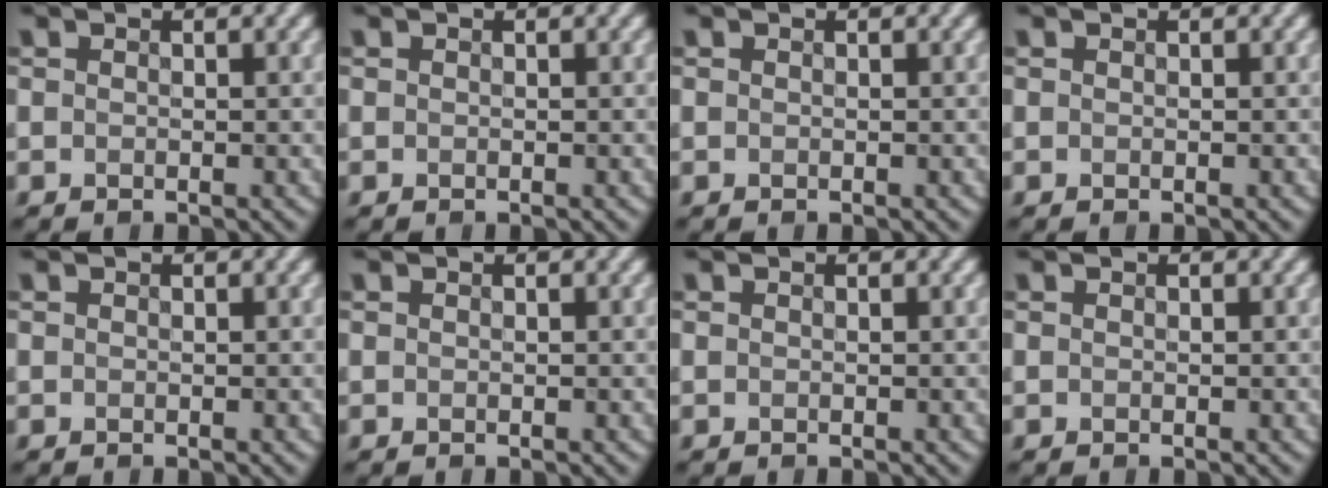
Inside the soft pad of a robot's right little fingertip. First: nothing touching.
{"total": 0.0}
{"total": 0.0}
{"total": 0.0}
{"total": 0.0}
{"total": 0.0}
{"total": 0.0}
{"total": 0.0}